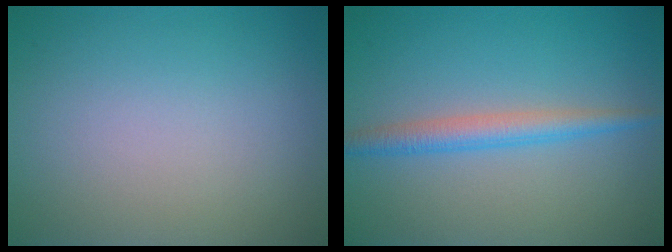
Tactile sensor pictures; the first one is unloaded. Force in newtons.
{"total": 2.7, "press": 2.7, "slide": 0.1}